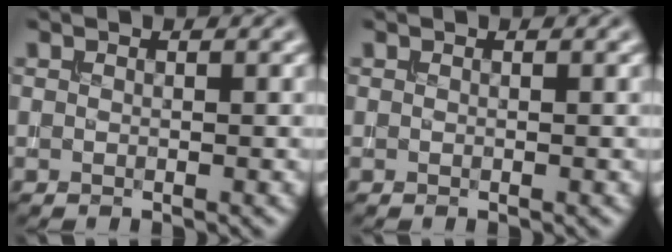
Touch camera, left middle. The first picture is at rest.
{"total": 0.0}